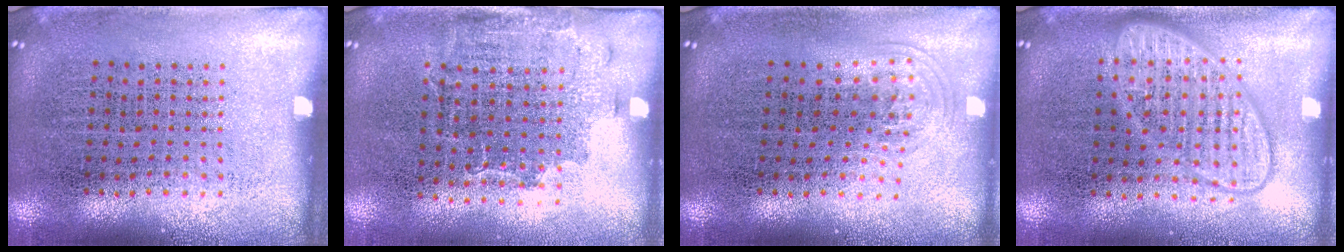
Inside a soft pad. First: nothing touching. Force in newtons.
{"total": 1.6, "press": 1.3, "slide": 0.9}
{"total": 1.0, "press": 0.7, "slide": 0.7}
{"total": 2.4, "press": 2.4, "slide": 0.3}